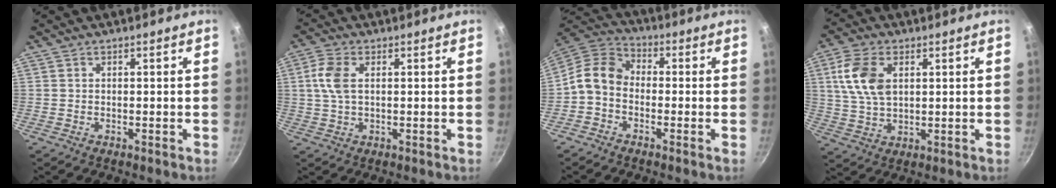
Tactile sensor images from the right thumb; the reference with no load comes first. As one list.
[{"total": 5.7, "force": [1.1, 3.2, 4.6], "torque": [-0.099, 0.009, 0.021]}, {"total": 8.6, "force": [-2.0, 6.4, 5.3], "torque": [-0.093, 0.043, -0.062]}, {"total": 10.1, "force": [2.8, 6.1, 7.5], "torque": [-0.140, -0.003, 0.055]}]